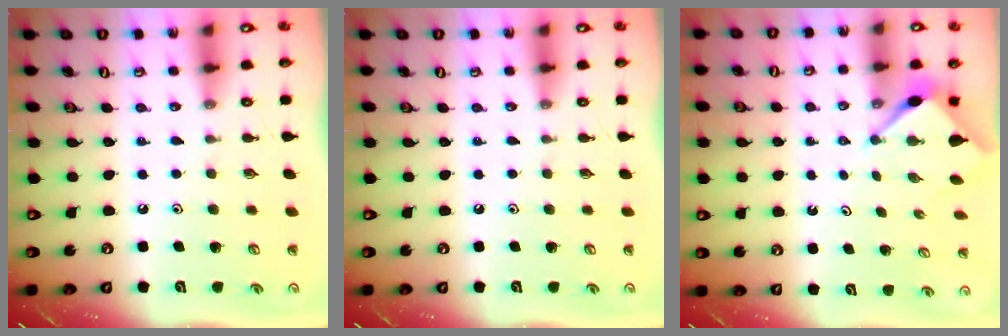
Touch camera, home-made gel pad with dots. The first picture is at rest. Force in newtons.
{"total": 0.0}
{"total": 3.0, "press": 3.0, "slide": 0.3}